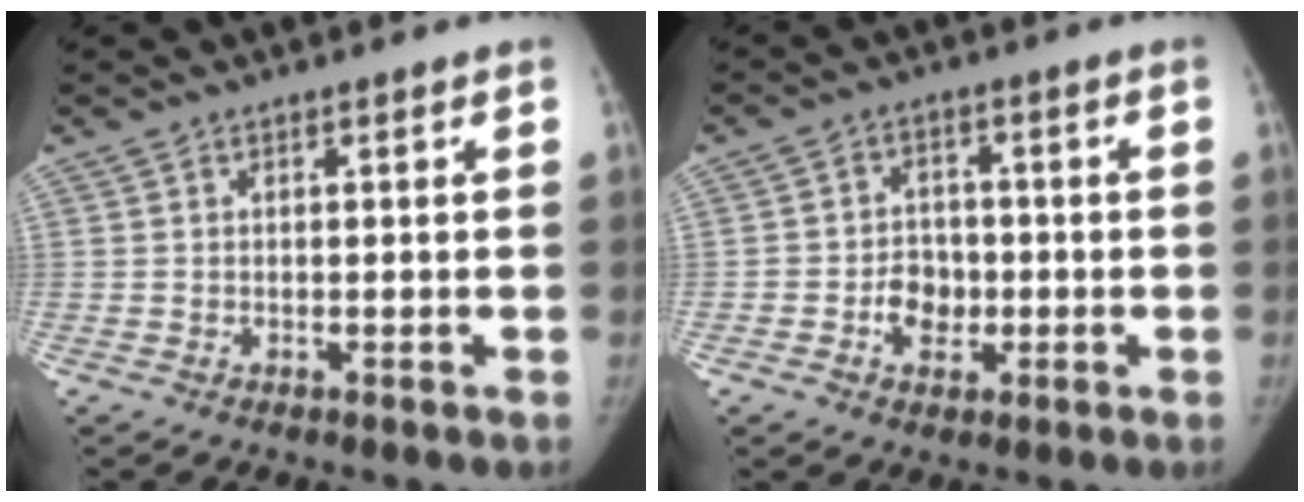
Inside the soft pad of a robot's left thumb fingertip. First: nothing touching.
{"total": 6.1, "force": [-1.6, 4.9, 3.2], "torque": [-0.023, 0.016, -0.028]}